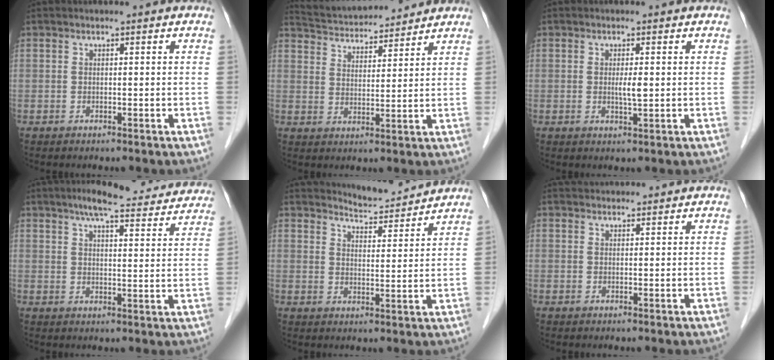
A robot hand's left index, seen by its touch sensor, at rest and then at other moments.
{"total": 11.3, "force": [10.8, 1.7, 2.7], "torque": [-0.053, 0.022, 0.177]}
{"total": 2.1, "force": [0.1, 0.3, 2.0], "torque": [-0.039, -0.002, 0.002]}
{"total": 16.3, "force": [14.4, 2.7, 7.2], "torque": [-0.091, 0.016, 0.178]}
{"total": 6.3, "force": [6.3, 0.0, -0.1], "torque": [-0.012, -0.005, 0.094]}
{"total": 2.9, "force": [2.8, 0.5, 0.1], "torque": [-0.007, 0.030, 0.046]}